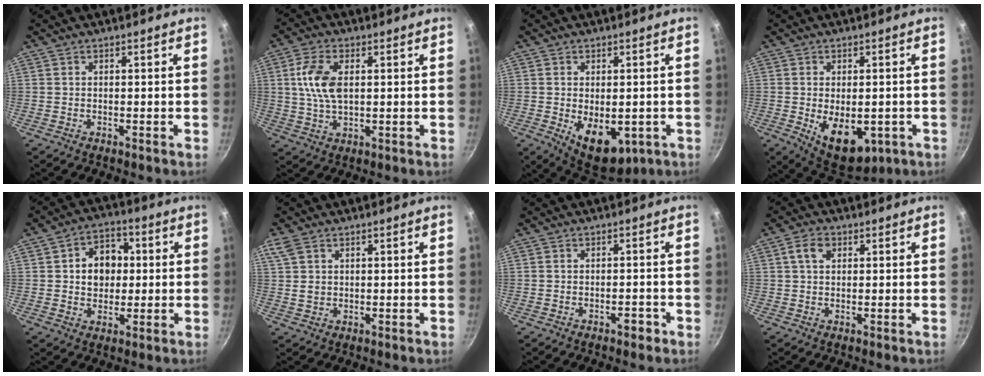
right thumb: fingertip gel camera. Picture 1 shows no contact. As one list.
[{"total": 8.6, "force": [1.6, 4.6, 7.0], "torque": [-0.133, 0.005, 0.029]}, {"total": 11.1, "force": [-2.6, 6.5, 8.6], "torque": [-0.098, -0.009, -0.019]}, {"total": 11.8, "force": [-2.8, 6.9, 9.1], "torque": [-0.103, -0.007, -0.021]}, {"total": 9.5, "force": [1.2, 7.6, 5.5], "torque": [-0.044, 0.009, 0.013]}, {"total": 4.4, "force": [1.9, 3.1, 2.5], "torque": [-0.042, -0.001, 0.040]}, {"total": 2.2, "force": [-1.4, 1.1, 1.3], "torque": [-0.007, 0.020, -0.014]}, {"total": 3.9, "force": [1.3, 2.5, 2.6], "torque": [-0.044, 0.006, 0.020]}]